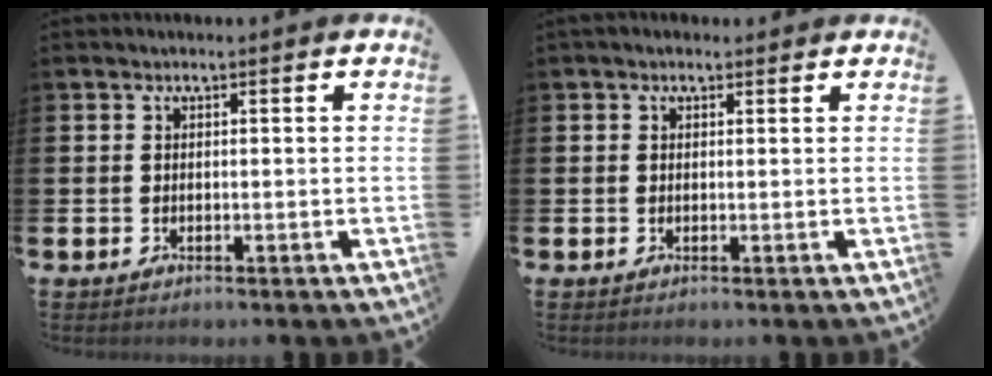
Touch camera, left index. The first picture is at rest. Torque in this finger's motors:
{"motor_torque": [0.89, -1.25, 0.53, 0.11]}